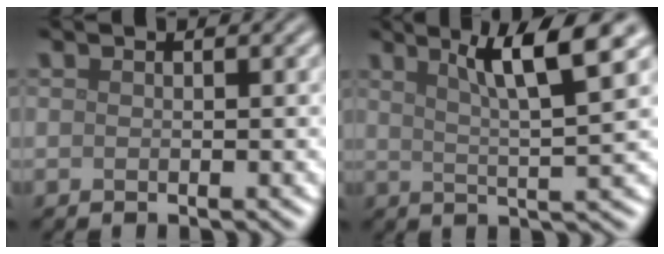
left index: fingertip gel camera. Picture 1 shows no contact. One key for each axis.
{"total": 6.6, "fx": 3.3, "fy": 0.8, "fz": 5.6, "tx": -0.081, "ty": 0.007, "tz": 0.055}